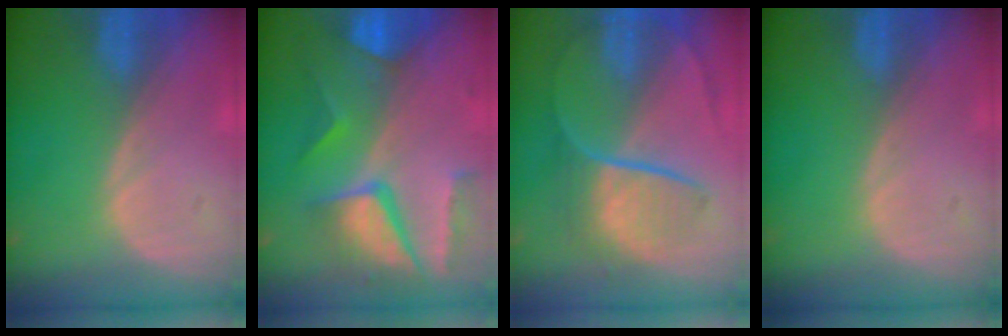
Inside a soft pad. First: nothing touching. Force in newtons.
{"total": 10.6, "press": 8.8, "slide": 5.9}
{"total": 8.9, "press": 7.6, "slide": 4.7}
{"total": 0.0}